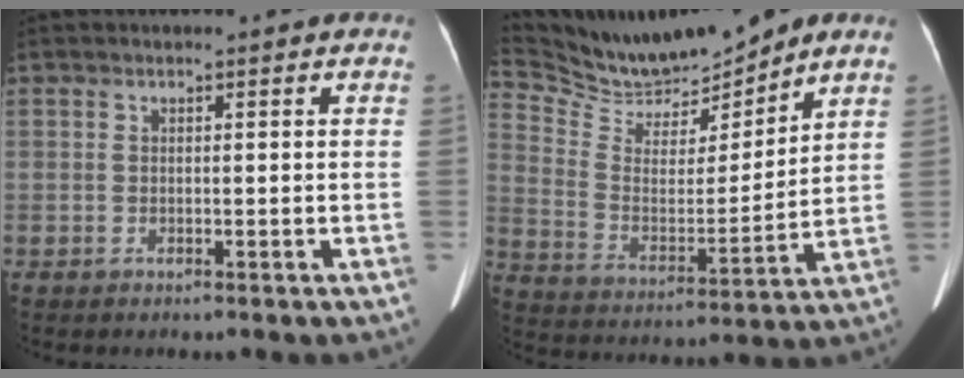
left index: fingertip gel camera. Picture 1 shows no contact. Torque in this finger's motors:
{"motor_torque": [-0.23, -1.25, -0.07, -0.04]}